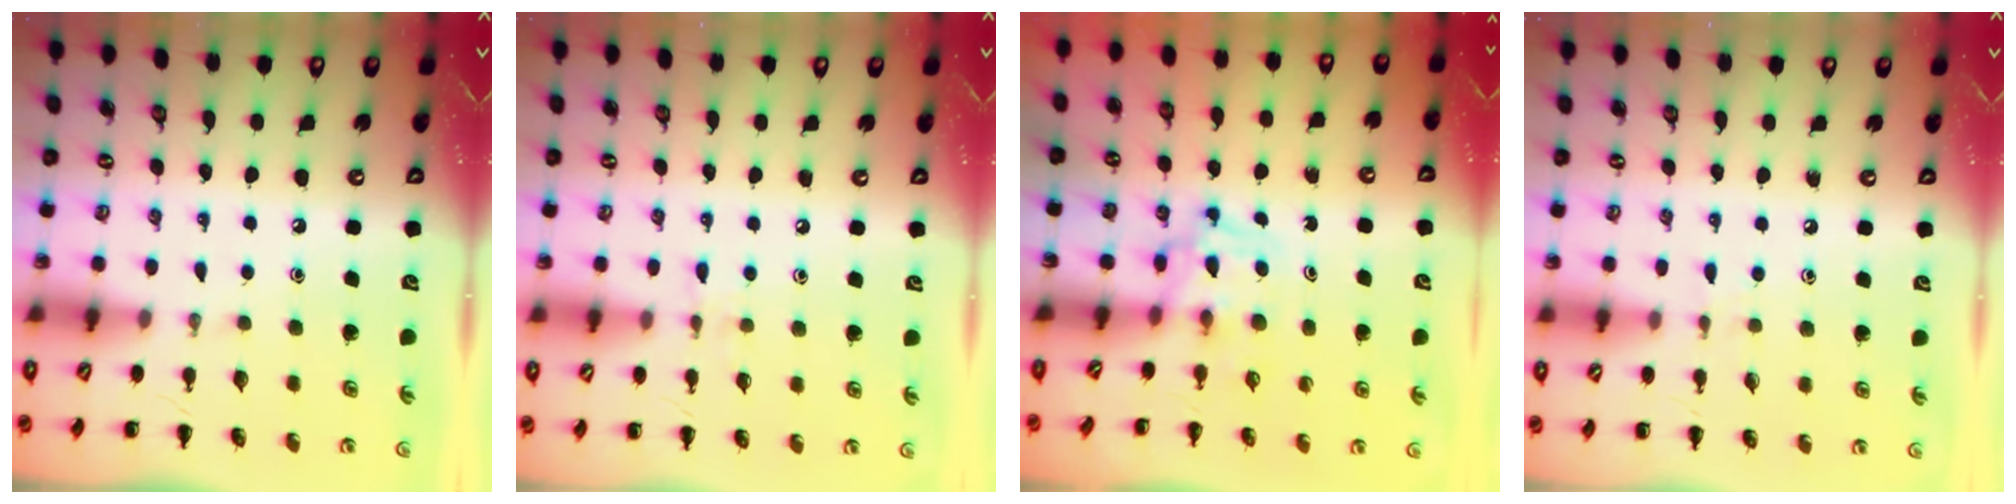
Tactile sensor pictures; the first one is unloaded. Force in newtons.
{"total": 3.9, "press": 3.7, "slide": 1.3}
{"total": 4.0, "press": 4.0, "slide": 0.3}
{"total": 4.0, "press": 3.6, "slide": 1.7}